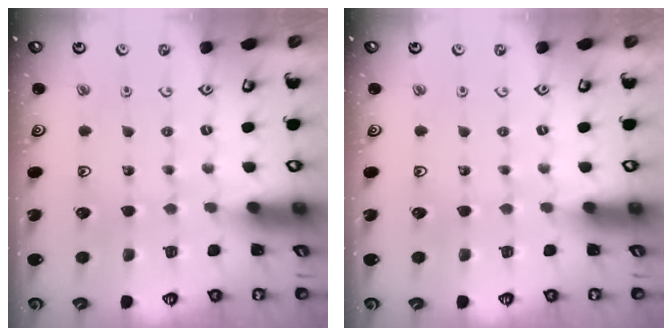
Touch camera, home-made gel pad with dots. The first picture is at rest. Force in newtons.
{"total": 0.0}